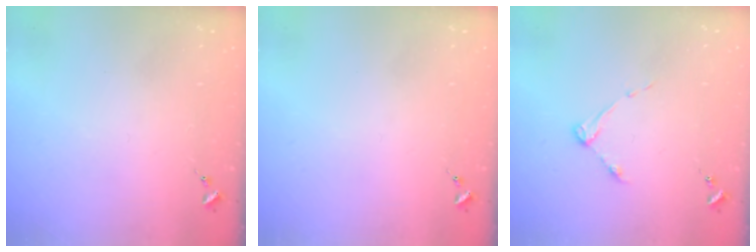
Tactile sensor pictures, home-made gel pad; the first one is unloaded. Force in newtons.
{"total": 0.0}
{"total": 4.3, "press": 4.3, "slide": 0.6}